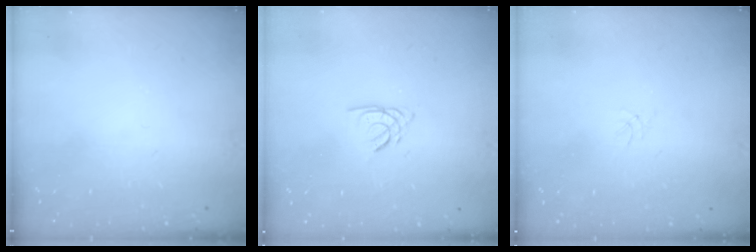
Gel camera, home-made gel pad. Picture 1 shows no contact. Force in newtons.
{"total": 2.2, "press": 2.2, "slide": 0.0}
{"total": 0.0}